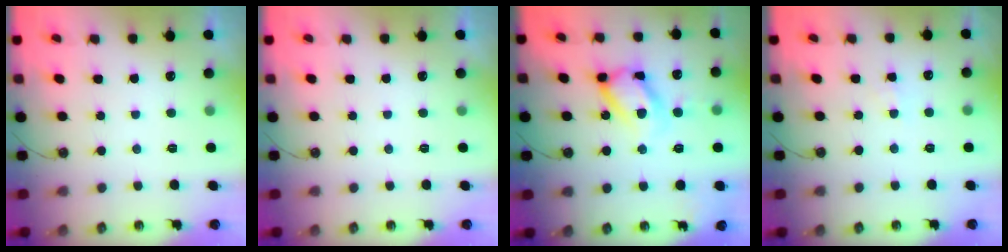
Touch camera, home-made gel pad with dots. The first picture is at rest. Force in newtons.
{"total": 0.0}
{"total": 15.7, "press": 15.6, "slide": 1.3}
{"total": 2.5, "press": 2.5, "slide": 0.5}